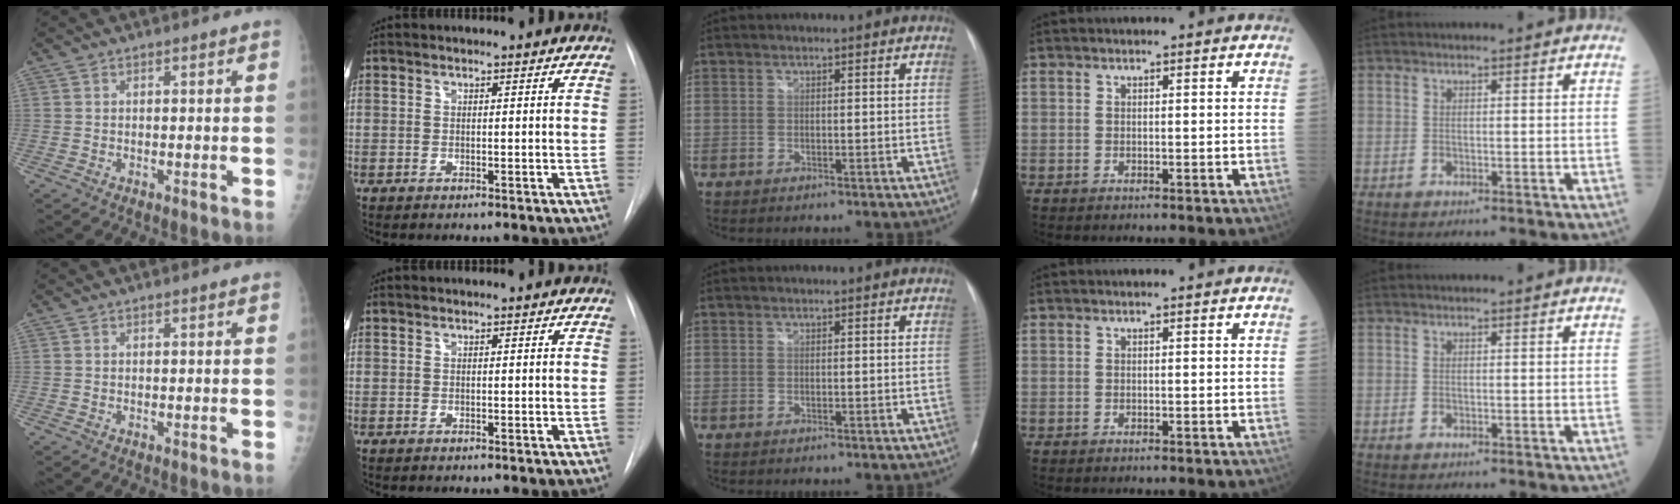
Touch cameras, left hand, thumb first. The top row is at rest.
{}